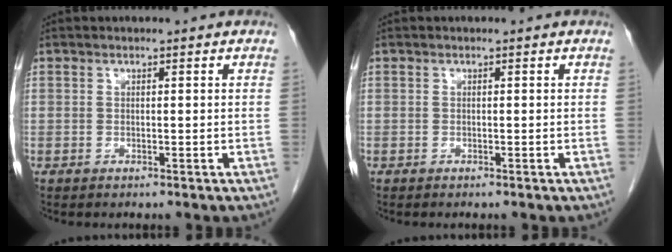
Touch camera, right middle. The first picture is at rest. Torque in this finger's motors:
{"motor_torque": [0.12, -0.11, -0.04, 0.00]}